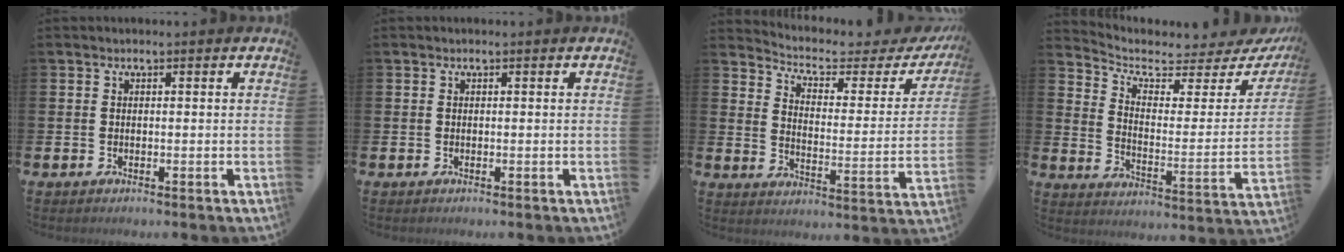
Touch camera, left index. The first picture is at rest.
{"total": 0.0}
{"total": 4.9, "force": [4.0, 1.9, 2.0], "torque": [-0.061, -0.030, 0.059]}
{"total": 5.3, "force": [4.6, 1.8, 1.7], "torque": [-0.058, -0.039, 0.072]}